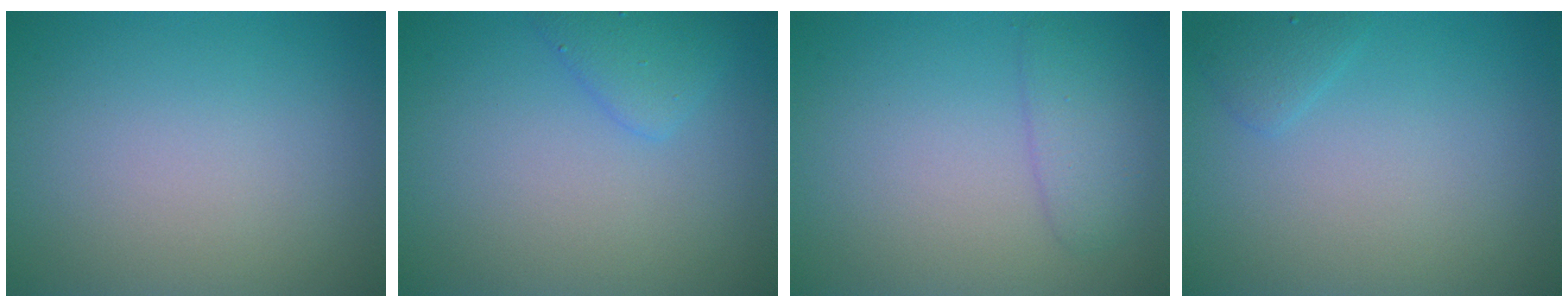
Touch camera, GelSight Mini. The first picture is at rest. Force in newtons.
{"total": 2.0, "press": 2.0, "slide": 0.0}
{"total": 2.3, "press": 2.3, "slide": 0.1}
{"total": 1.1, "press": 1.1, "slide": 0.1}